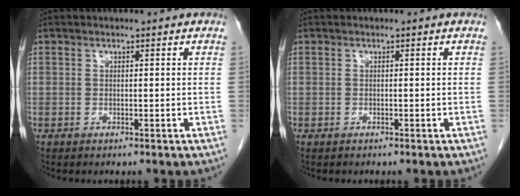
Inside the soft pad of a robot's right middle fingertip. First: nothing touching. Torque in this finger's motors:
{"motor_torque": [0.31, -0.10, 0.08, 0.01]}